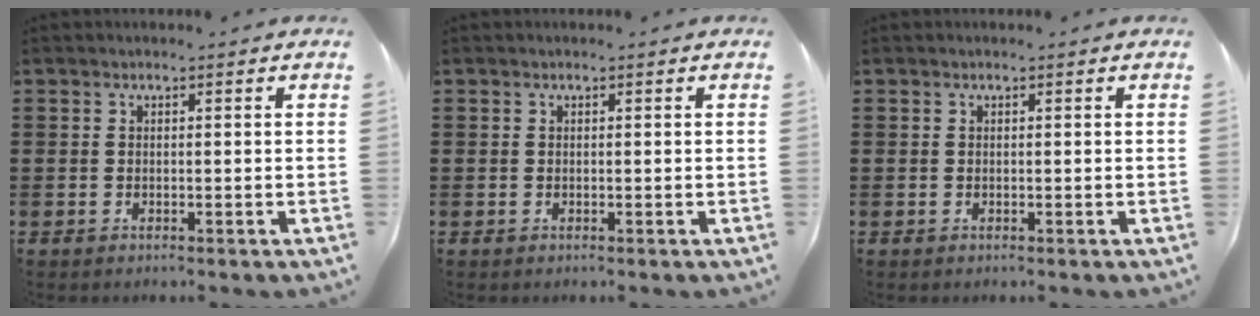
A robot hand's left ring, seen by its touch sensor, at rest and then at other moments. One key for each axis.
{"total": 0.0}
{"total": 0.0}